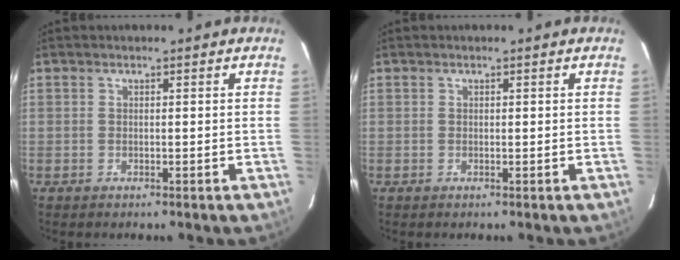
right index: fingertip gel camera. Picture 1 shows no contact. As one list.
[{"total": 0.0}]